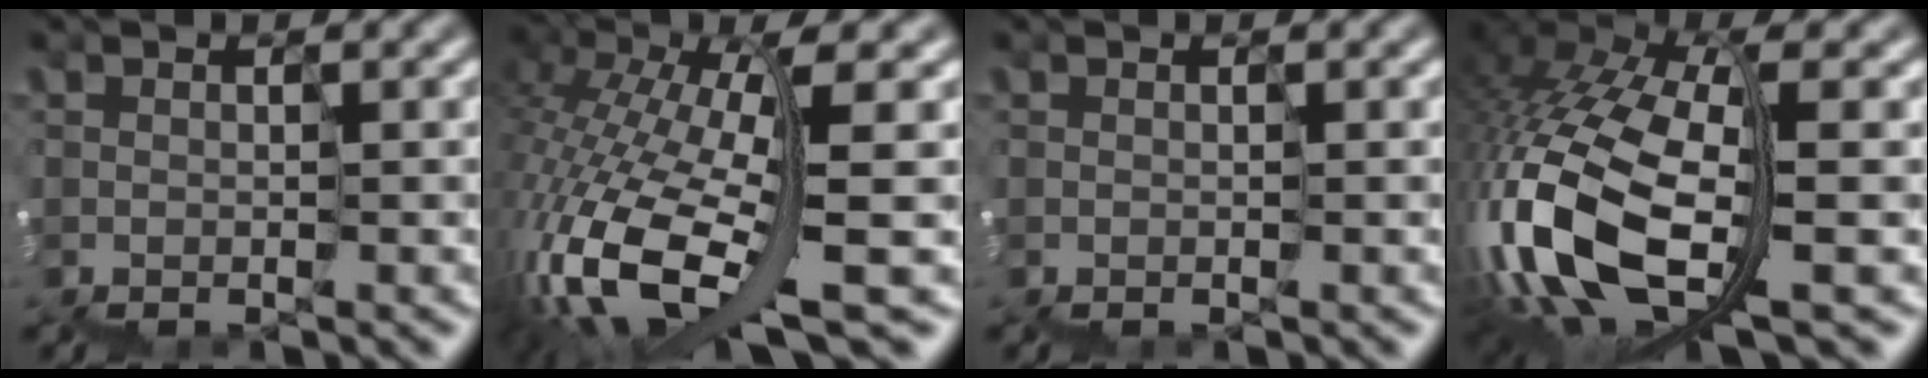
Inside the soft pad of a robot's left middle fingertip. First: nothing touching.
{"total": 9.4, "force": [-3.2, 3.1, 8.3], "torque": [-0.210, 0.002, -0.057]}
{"total": 0.0}
{"total": 10.8, "force": [-3.0, 5.7, 8.6], "torque": [-0.232, -0.006, -0.050]}